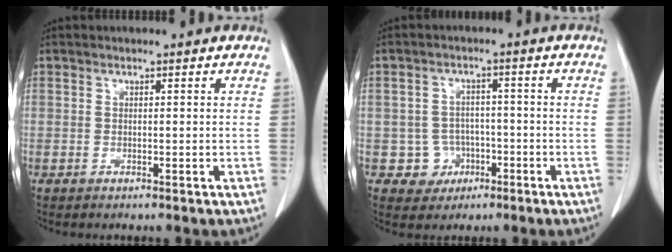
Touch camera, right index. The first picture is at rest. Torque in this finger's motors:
{"motor_torque": [-0.01, 0.12, -0.25, -0.10]}